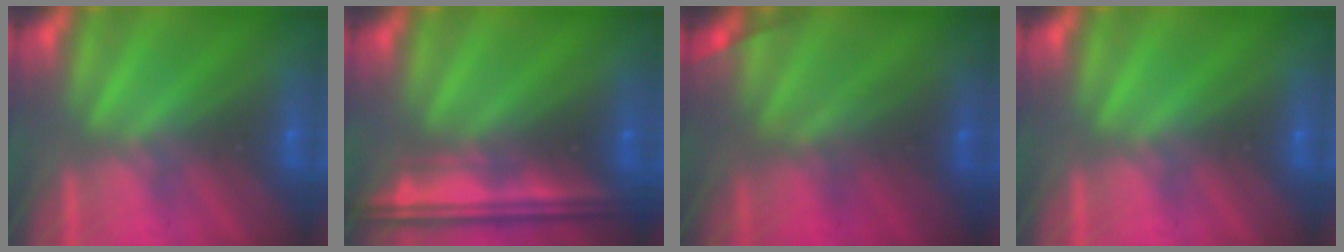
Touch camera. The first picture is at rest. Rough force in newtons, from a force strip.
{"total": 6.5}
{"total": 1.9}
{"total": 0.0}